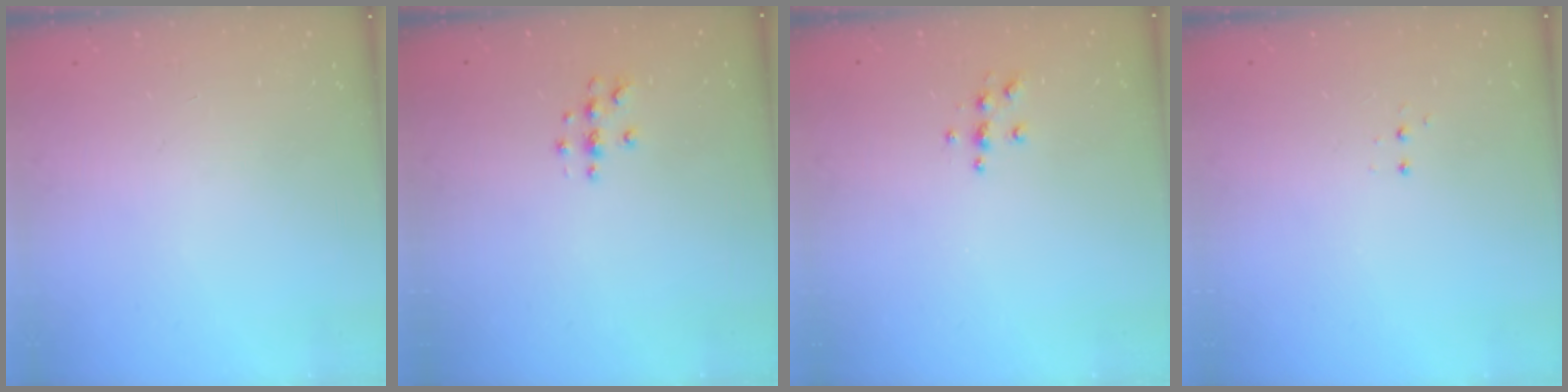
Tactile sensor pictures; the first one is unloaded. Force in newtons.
{"total": 4.2, "press": 4.2, "slide": 0.5}
{"total": 5.5, "press": 5.5, "slide": 0.4}
{"total": 3.4, "press": 3.3, "slide": 0.7}